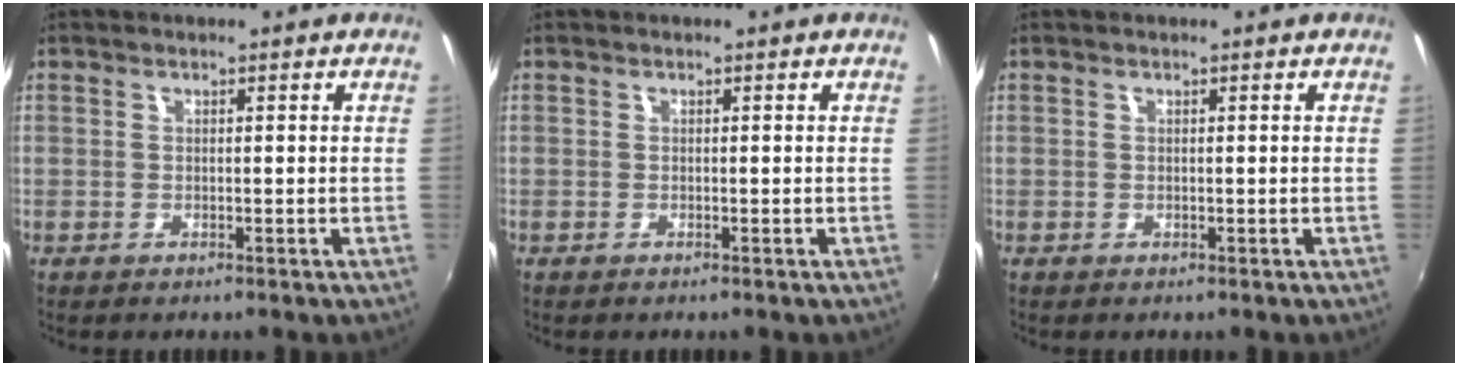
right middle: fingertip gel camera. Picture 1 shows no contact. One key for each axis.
{"total": 0.0}
{"total": 0.0}